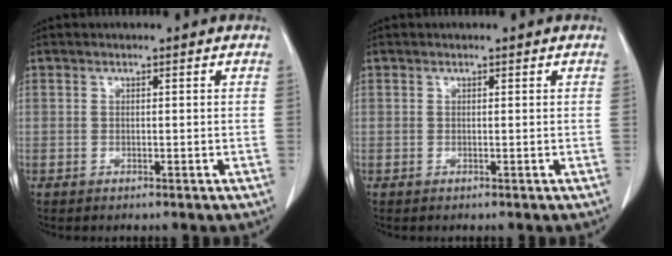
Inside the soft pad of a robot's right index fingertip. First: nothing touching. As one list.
[{"total": 0.0}]